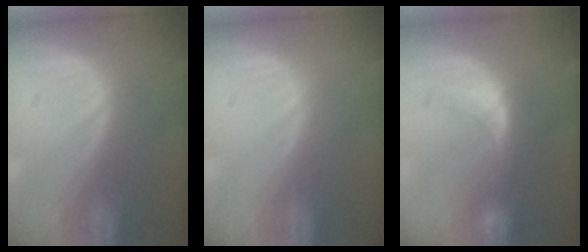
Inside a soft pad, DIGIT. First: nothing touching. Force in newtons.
{"total": 0.0}
{"total": 7.4, "press": 6.8, "slide": 2.9}